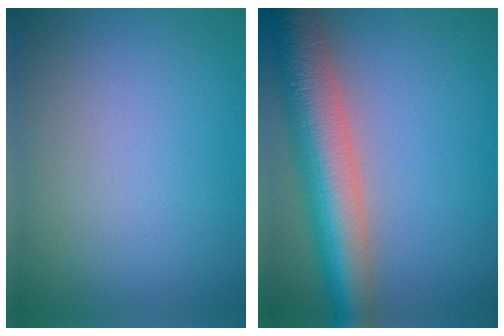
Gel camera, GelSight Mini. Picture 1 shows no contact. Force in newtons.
{"total": 9.6, "press": 9.6, "slide": 0.4}